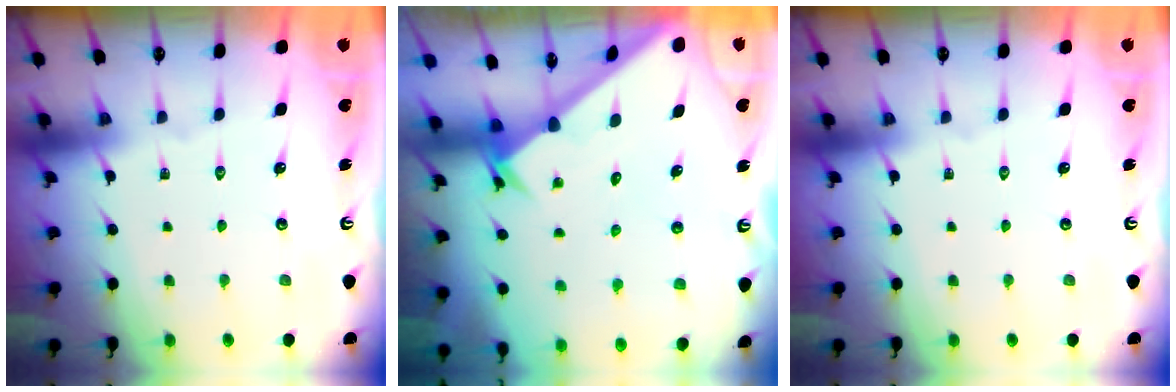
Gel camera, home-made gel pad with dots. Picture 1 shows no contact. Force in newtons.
{"total": 2.4, "press": 2.4, "slide": 0.2}
{"total": 0.0}